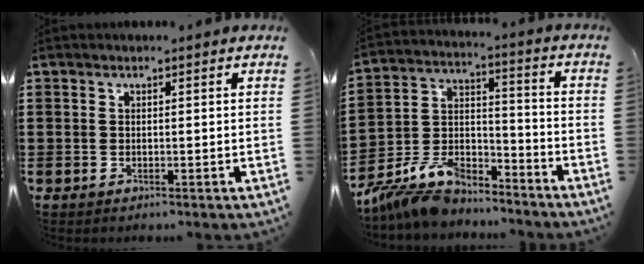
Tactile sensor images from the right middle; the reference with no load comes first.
{"total": 9.2, "force": [-8.3, 2.9, 2.7], "torque": [-0.073, 0.015, -0.169]}